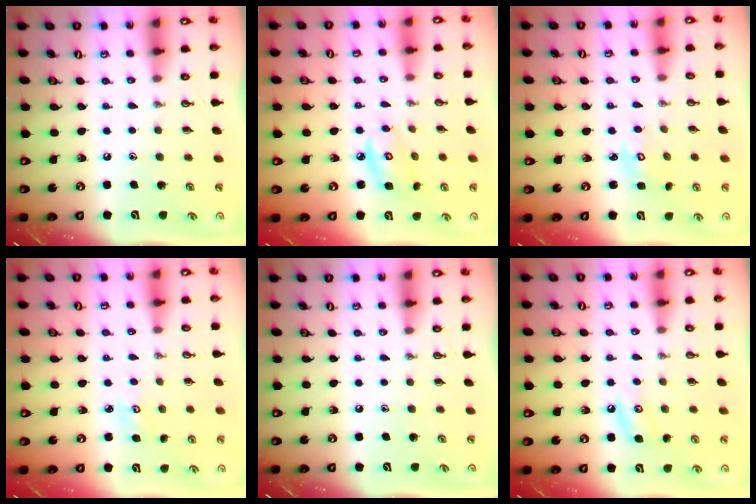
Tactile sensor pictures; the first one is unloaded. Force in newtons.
{"total": 5.8, "press": 5.8, "slide": 0.3}
{"total": 3.3, "press": 3.3, "slide": 0.4}
{"total": 3.8, "press": 3.8, "slide": 0.3}
{"total": 0.0}
{"total": 6.3, "press": 6.3, "slide": 0.8}